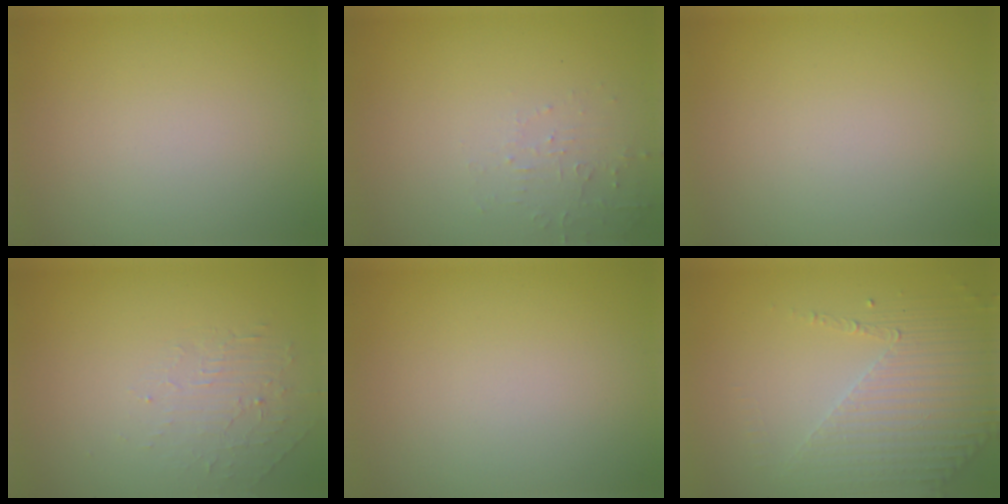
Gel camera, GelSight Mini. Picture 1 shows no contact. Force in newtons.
{"total": 1.5, "press": 1.5, "slide": 0.3}
{"total": 0.0}
{"total": 1.8, "press": 0.5, "slide": 1.7}
{"total": 0.0}
{"total": 4.3, "press": 3.2, "slide": 2.9}